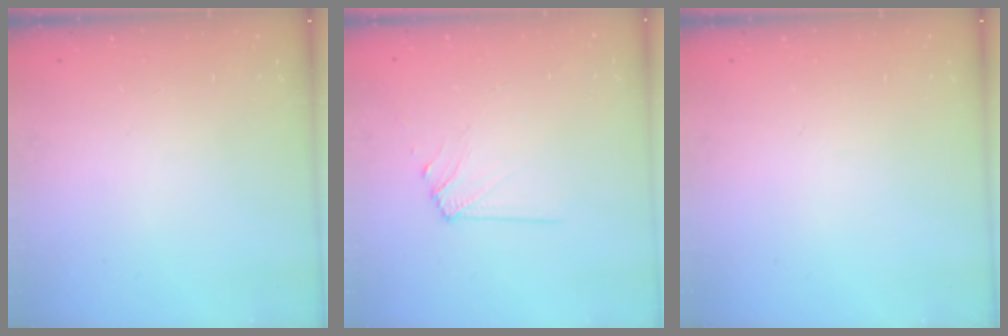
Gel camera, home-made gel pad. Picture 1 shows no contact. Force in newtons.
{"total": 6.2, "press": 6.2, "slide": 0.9}
{"total": 0.0}